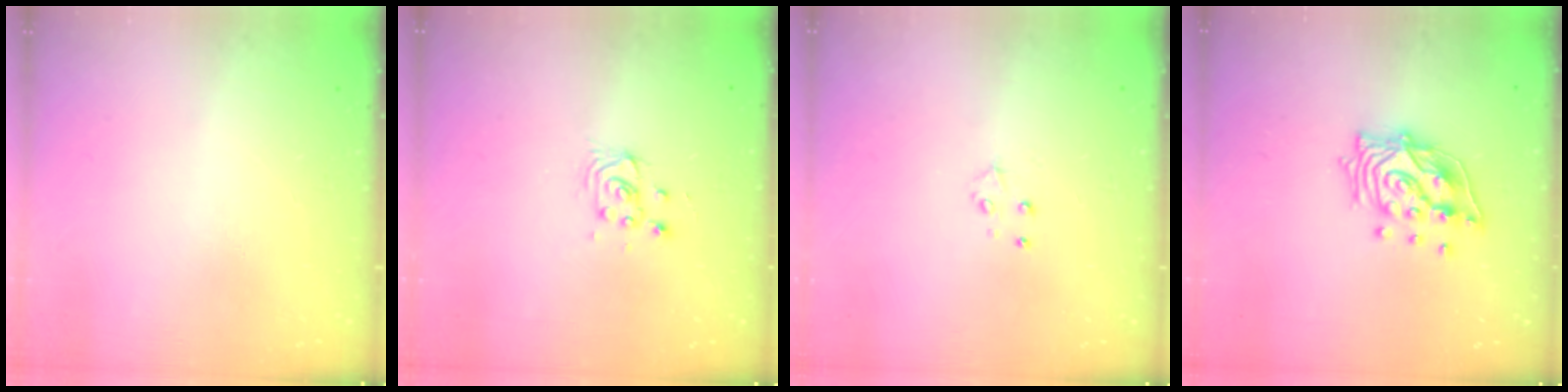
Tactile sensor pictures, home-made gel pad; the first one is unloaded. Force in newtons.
{"total": 3.0, "press": 3.0, "slide": 0.2}
{"total": 4.2, "press": 4.2, "slide": 0.4}
{"total": 13.2, "press": 13.2, "slide": 1.3}